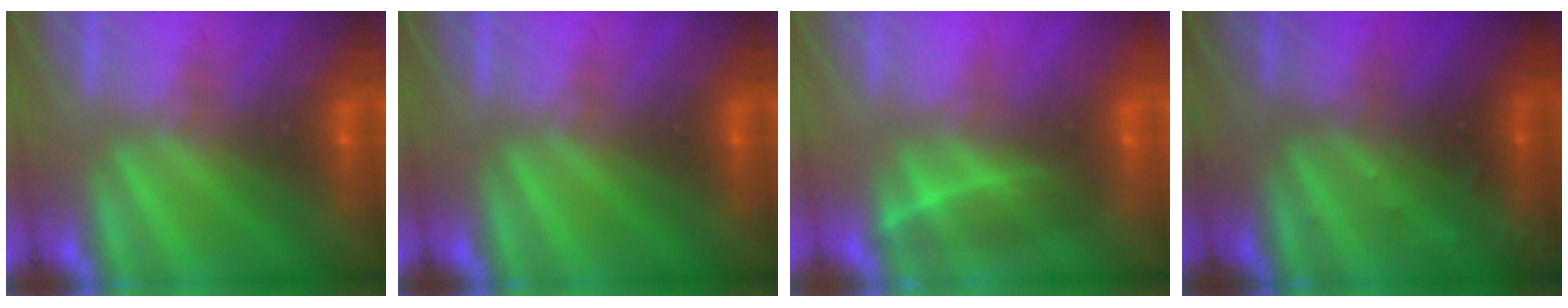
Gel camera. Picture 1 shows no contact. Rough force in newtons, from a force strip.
{"total": 0.0}
{"total": 1.9}
{"total": 2.8}